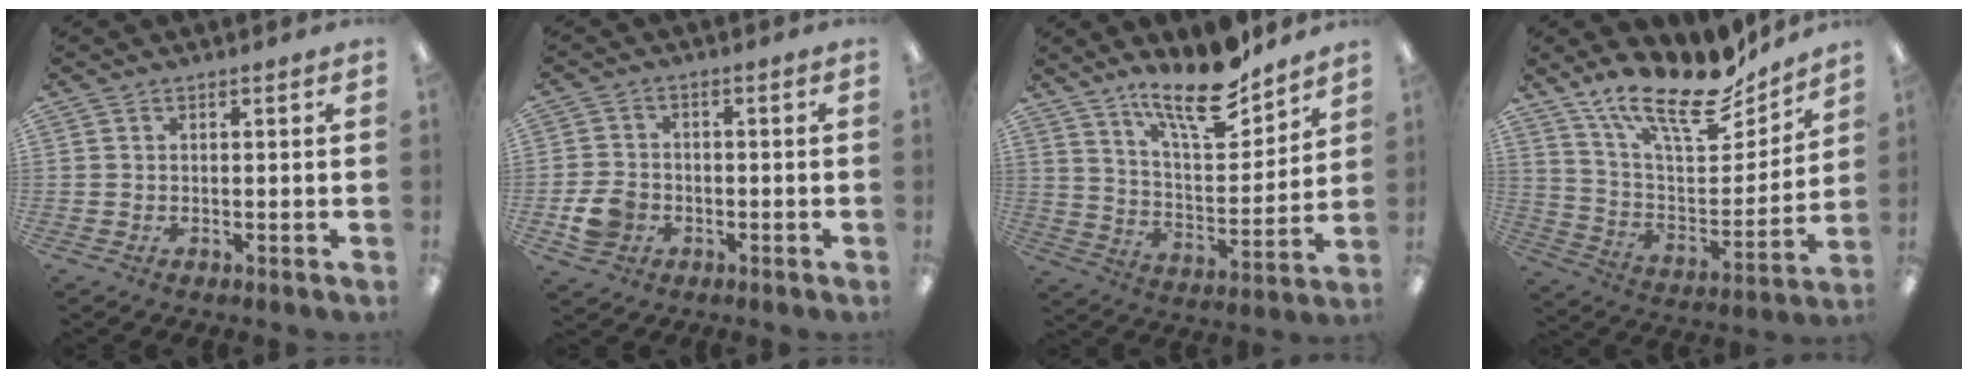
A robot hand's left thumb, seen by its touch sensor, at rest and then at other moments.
{"total": 6.2, "force": [-2.3, 4.9, 3.1], "torque": [-0.058, 0.007, -0.040]}
{"total": 16.1, "force": [12.8, 4.2, 8.8], "torque": [-0.151, -0.079, 0.216]}
{"total": 20.1, "force": [15.7, 6.8, 10.6], "torque": [-0.176, -0.110, 0.271]}